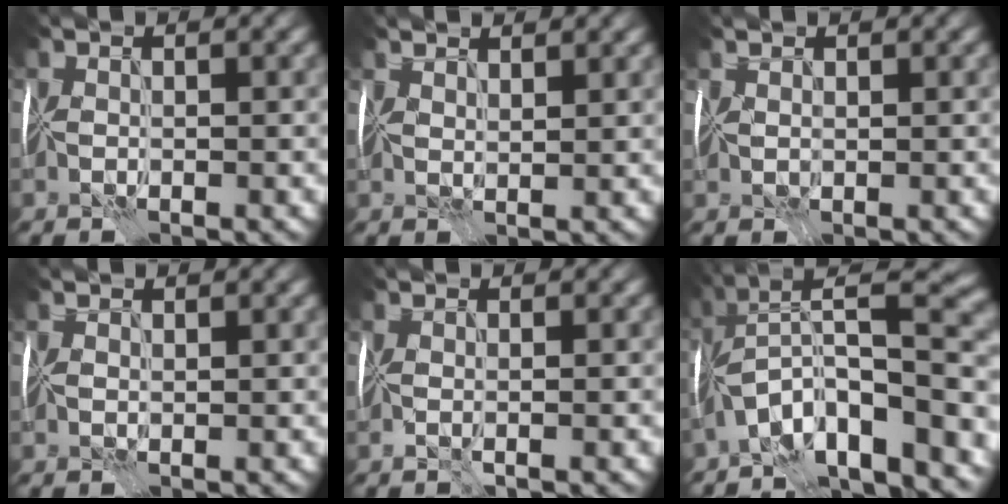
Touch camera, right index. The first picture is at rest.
{"total": 2.9, "force": [2.6, 0.7, 1.0], "torque": [-0.023, 0.004, 0.045]}
{"total": 1.6, "force": [1.3, 0.8, 0.7], "torque": [-0.019, 0.007, 0.021]}
{"total": 1.4, "force": [1.1, 0.7, 0.5], "torque": [-0.013, 0.007, 0.018]}
{"total": 0.9, "force": [0.4, -0.1, 0.8], "torque": [-0.013, 0.001, 0.007]}
{"total": 11.2, "force": [-4.7, 3.1, 9.6], "torque": [-0.142, 0.025, -0.083]}